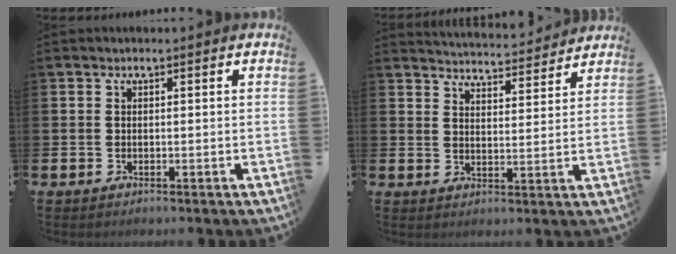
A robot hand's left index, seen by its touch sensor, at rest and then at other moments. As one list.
[{"total": 4.6, "force": [4.6, 0.3, 0.0], "torque": [-0.007, -0.041, 0.079]}]